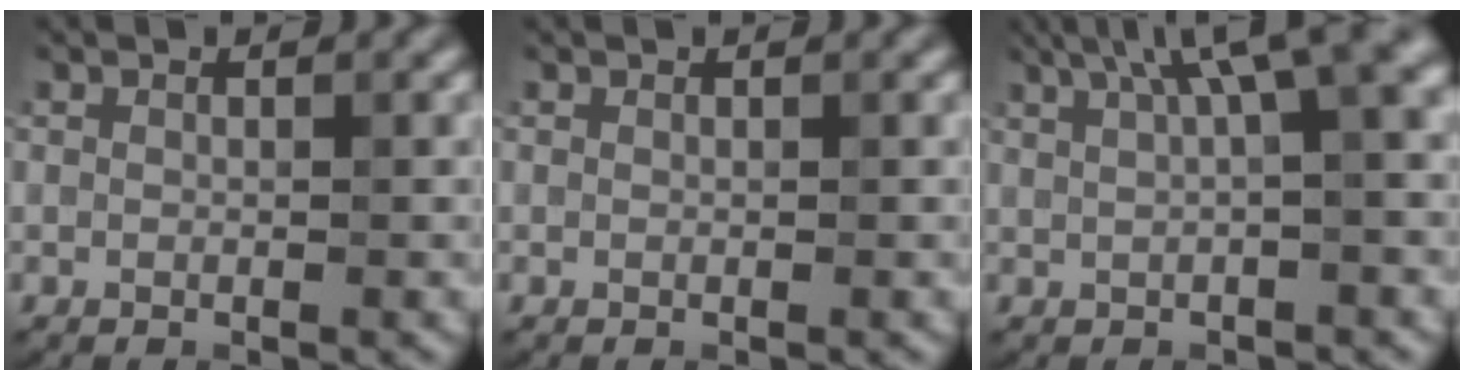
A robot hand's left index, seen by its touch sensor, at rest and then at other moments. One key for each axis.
{"total": 0.0}
{"total": 8.1, "fx": 3.5, "fy": 2.2, "fz": 7.0, "tx": -0.069, "ty": 0.033, "tz": 0.051}